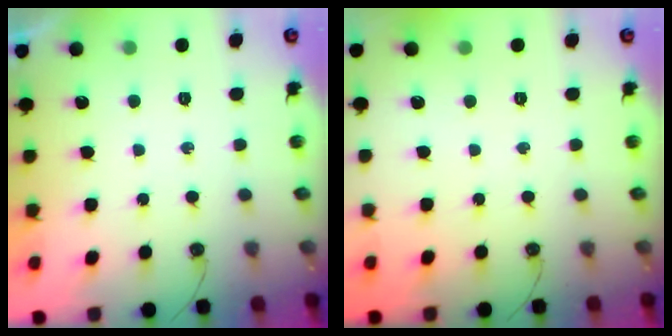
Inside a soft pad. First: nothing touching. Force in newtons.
{"total": 0.0}